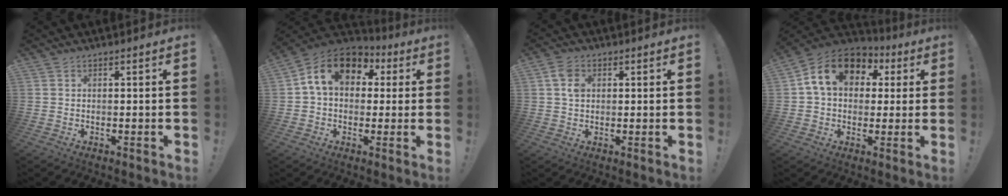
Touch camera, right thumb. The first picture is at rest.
{"total": 15.3, "force": [4.4, 10.7, 10.0], "torque": [-0.161, 0.012, 0.083]}
{"total": 5.2, "force": [1.2, 3.8, 3.4], "torque": [-0.054, 0.007, 0.023]}
{"total": 16.2, "force": [5.0, 11.7, 10.0], "torque": [-0.159, 0.004, 0.094]}